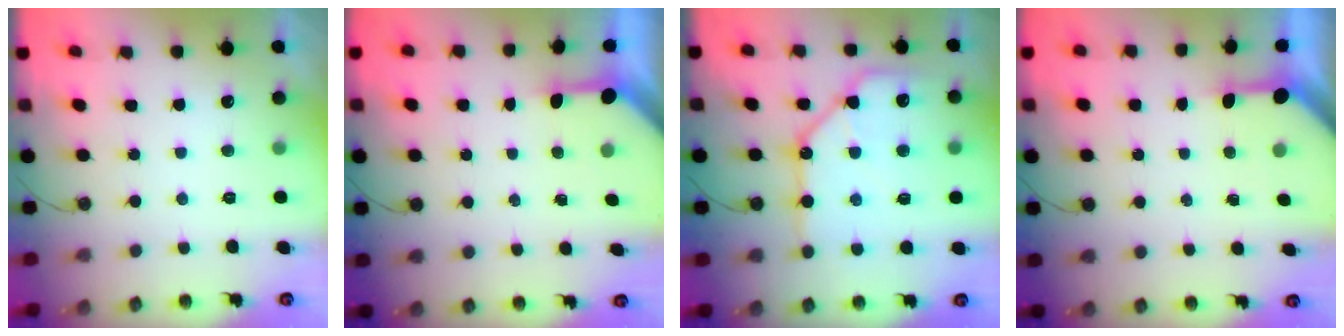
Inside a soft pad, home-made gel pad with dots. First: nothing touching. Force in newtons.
{"total": 3.3, "press": 3.2, "slide": 0.3}
{"total": 13.5, "press": 13.4, "slide": 1.4}
{"total": 3.0, "press": 3.0, "slide": 0.3}